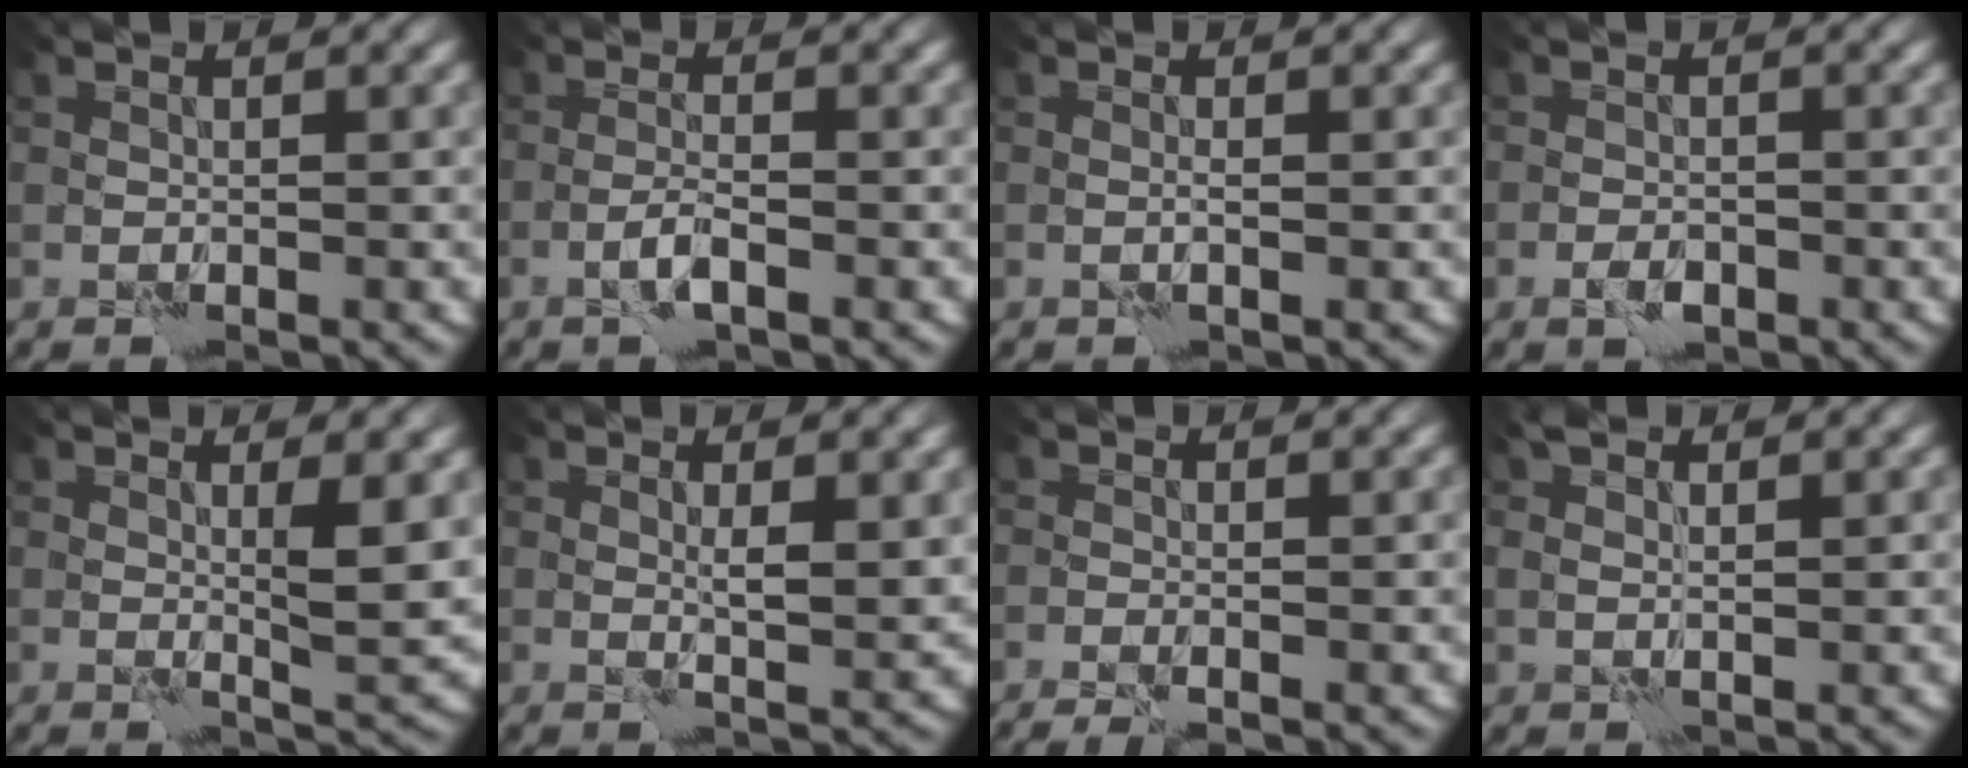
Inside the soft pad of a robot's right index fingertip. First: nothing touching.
{"total": 1.6, "force": [-0.8, 0.1, 1.4], "torque": [-0.030, 0.004, -0.019]}
{"total": 0.5, "force": [0.1, -0.3, 0.5], "torque": [-0.008, -0.002, 0.001]}
{"total": 1.2, "force": [-0.7, 0.6, 0.8], "torque": [-0.013, -0.001, -0.015]}
{"total": 3.0, "force": [0.9, 0.3, 2.8], "torque": [-0.043, -0.009, 0.017]}
{"total": 2.1, "force": [0.8, 0.2, 1.9], "torque": [-0.031, -0.007, 0.017]}
{"total": 2.3, "force": [-1.9, 0.1, 1.4], "torque": [-0.029, -0.007, -0.032]}
{"total": 2.3, "force": [1.5, 1.2, 1.4], "torque": [-0.025, 0.002, 0.017]}